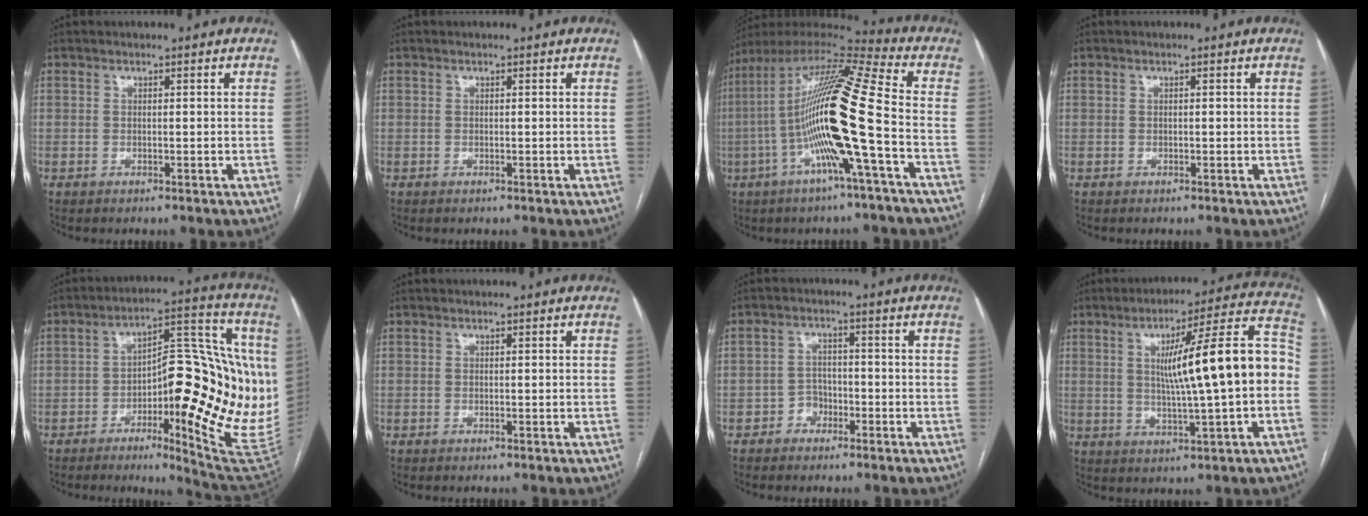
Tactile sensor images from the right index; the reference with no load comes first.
{"total": 0.0}
{"total": 19.3, "force": [-3.8, -0.1, 19.0], "torque": [-0.358, 0.008, -0.082]}
{"total": 0.0}
{"total": 22.6, "force": [-1.7, 5.5, 21.9], "torque": [-0.250, 0.028, -0.014]}
{"total": 0.0}
{"total": 2.9, "force": [-1.7, 2.2, 0.7], "torque": [-0.008, 0.011, -0.033]}
{"total": 15.9, "force": [0.1, 0.6, 15.9], "torque": [-0.235, 0.025, 0.003]}